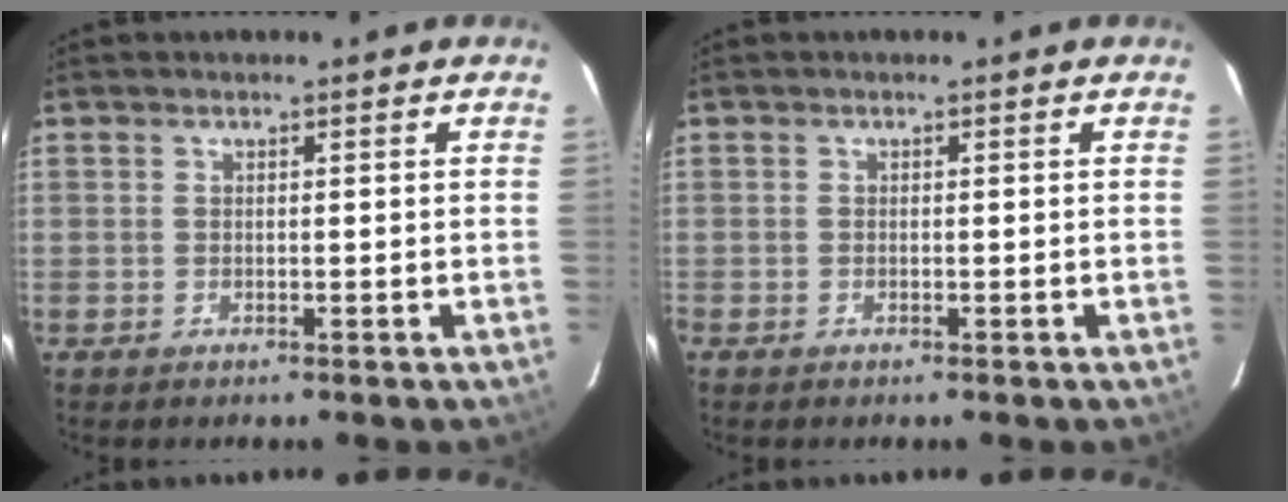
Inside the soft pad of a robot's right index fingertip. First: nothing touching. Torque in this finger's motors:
{"motor_torque": [0.09, 0.03, 0.02, 0.01]}